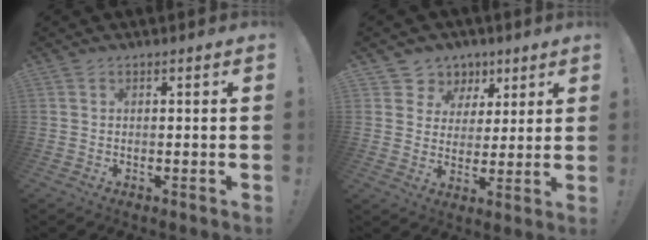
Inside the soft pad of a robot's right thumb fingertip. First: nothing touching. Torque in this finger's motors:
{"motor_torque": [0.58, 0.64, -0.78, 0.20, 0.03]}